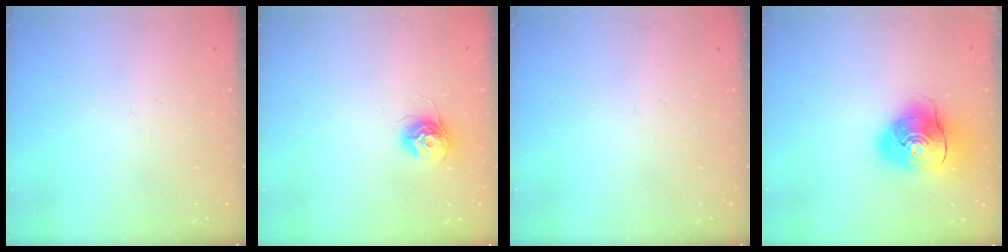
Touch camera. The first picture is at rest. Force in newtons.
{"total": 10.8, "press": 10.7, "slide": 0.6}
{"total": 0.0}
{"total": 13.0, "press": 12.8, "slide": 2.4}